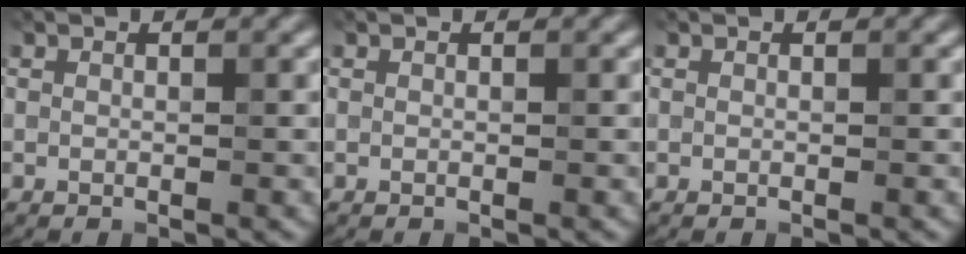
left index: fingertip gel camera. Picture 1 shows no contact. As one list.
[{"total": 0.0}, {"total": 0.0}]